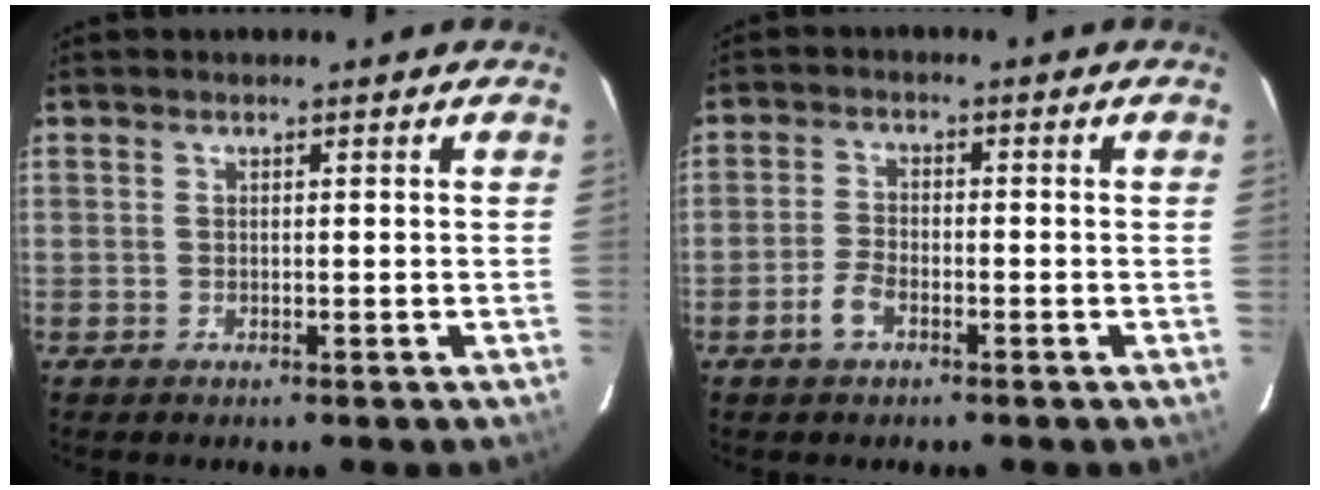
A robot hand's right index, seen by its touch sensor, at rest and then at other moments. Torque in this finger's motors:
{"motor_torque": [0.45, -0.34, 0.16, 0.05]}